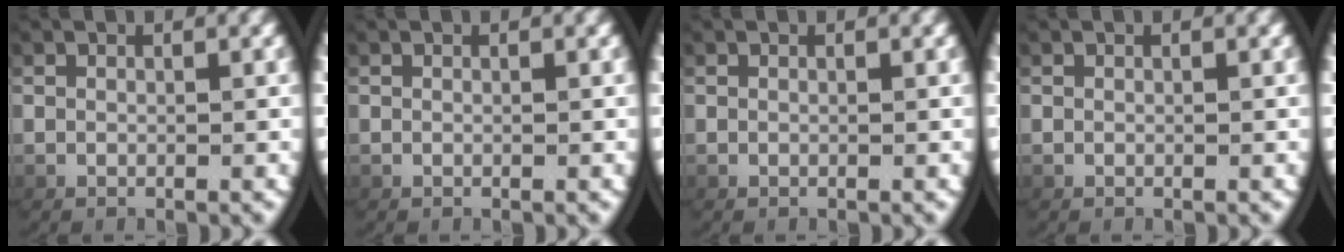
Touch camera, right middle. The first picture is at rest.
{"total": 0.0}
{"total": 0.0}
{"total": 0.0}